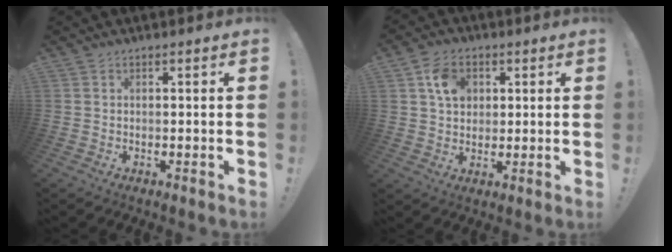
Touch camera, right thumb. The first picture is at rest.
{"total": 8.6, "force": [3.3, 6.8, 4.2], "torque": [-0.057, -0.002, 0.062]}